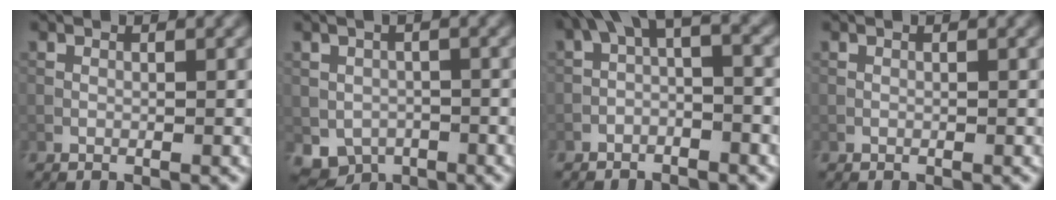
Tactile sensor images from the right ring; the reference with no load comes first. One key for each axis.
{"total": 4.3, "fx": -1.3, "fy": 3.2, "fz": 2.5, "tx": -0.037, "ty": -0.005, "tz": -0.008}
{"total": 3.4, "fx": -0.6, "fy": 1.4, "fz": 3.1, "tx": -0.048, "ty": 0.017, "tz": -0.022}
{"total": 0.0}